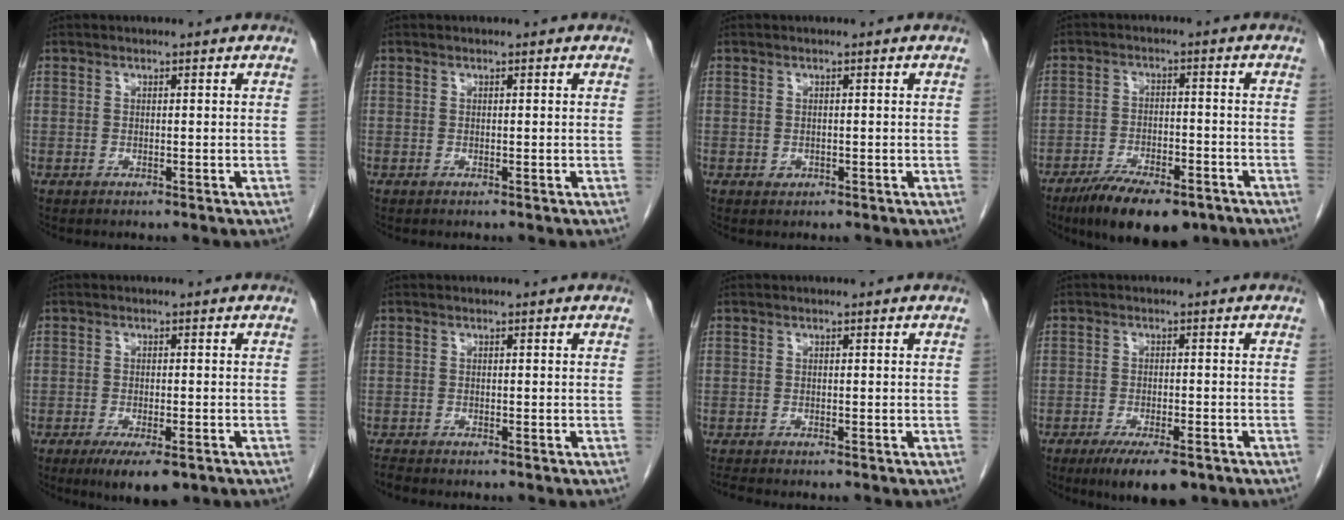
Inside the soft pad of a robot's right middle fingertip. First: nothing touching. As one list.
[{"total": 0.0}, {"total": 0.7, "force": [-0.2, 0.6, 0.3], "torque": [-0.006, 0.001, -0.001]}, {"total": 11.9, "force": [-8.5, 4.1, 7.2], "torque": [-0.110, -0.010, -0.135]}, {"total": 6.4, "force": [-4.0, 1.8, 4.6], "torque": [-0.070, -0.013, -0.058]}, {"total": 1.1, "force": [-1.1, 0.1, 0.2], "torque": [-0.013, -0.005, -0.021]}, {"total": 1.4, "force": [-1.4, 0.0, 0.4], "torque": [-0.015, -0.006, -0.024]}, {"total": 7.7, "force": [-5.3, 2.1, 5.2], "torque": [-0.078, -0.012, -0.079]}]